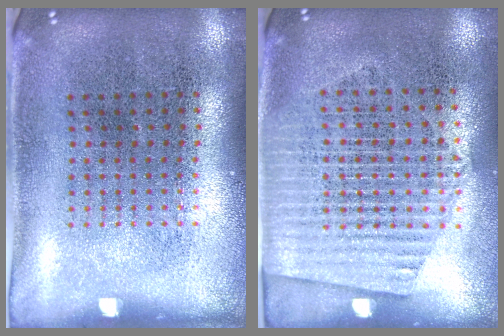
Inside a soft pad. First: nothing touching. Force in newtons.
{"total": 1.5, "press": 1.4, "slide": 0.7}